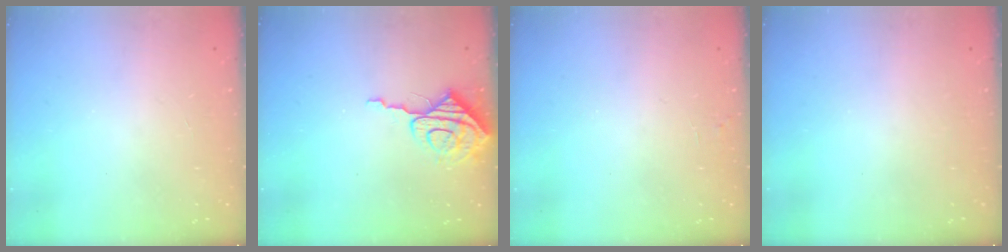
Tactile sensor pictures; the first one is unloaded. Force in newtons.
{"total": 8.2, "press": 8.2, "slide": 0.6}
{"total": 1.7, "press": 1.7, "slide": 0.1}
{"total": 0.0}